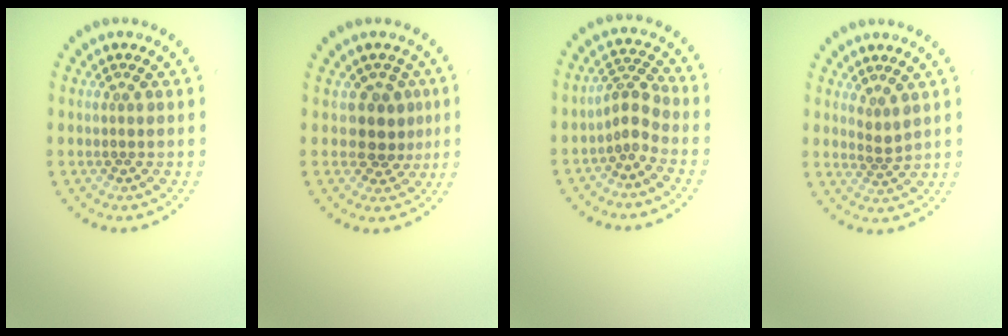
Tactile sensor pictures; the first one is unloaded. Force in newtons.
{"total": 2.7, "press": 2.1, "slide": 1.6}
{"total": 2.4, "press": 1.6, "slide": 1.7}
{"total": 1.3, "press": 1.0, "slide": 0.8}